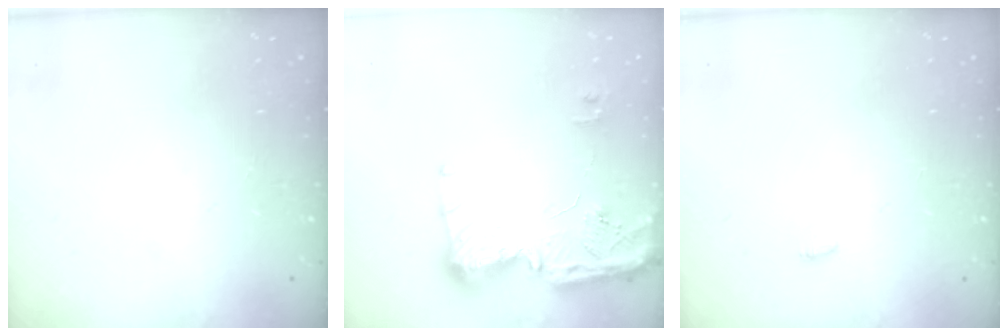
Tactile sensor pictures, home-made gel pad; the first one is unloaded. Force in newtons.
{"total": 15.0, "press": 14.9, "slide": 0.8}
{"total": 3.3, "press": 1.6, "slide": 2.9}